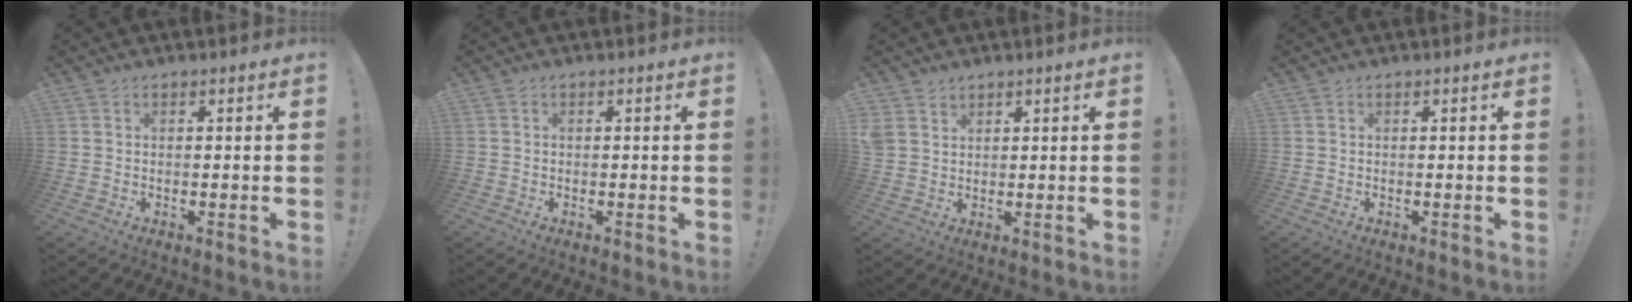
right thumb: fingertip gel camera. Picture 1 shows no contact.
{"total": 0.6, "force": [-0.3, 0.4, -0.1], "torque": [-0.001, 0.002, -0.005]}
{"total": 3.6, "force": [2.5, 2.4, 1.0], "torque": [-0.019, -0.013, 0.050]}
{"total": 0.0}